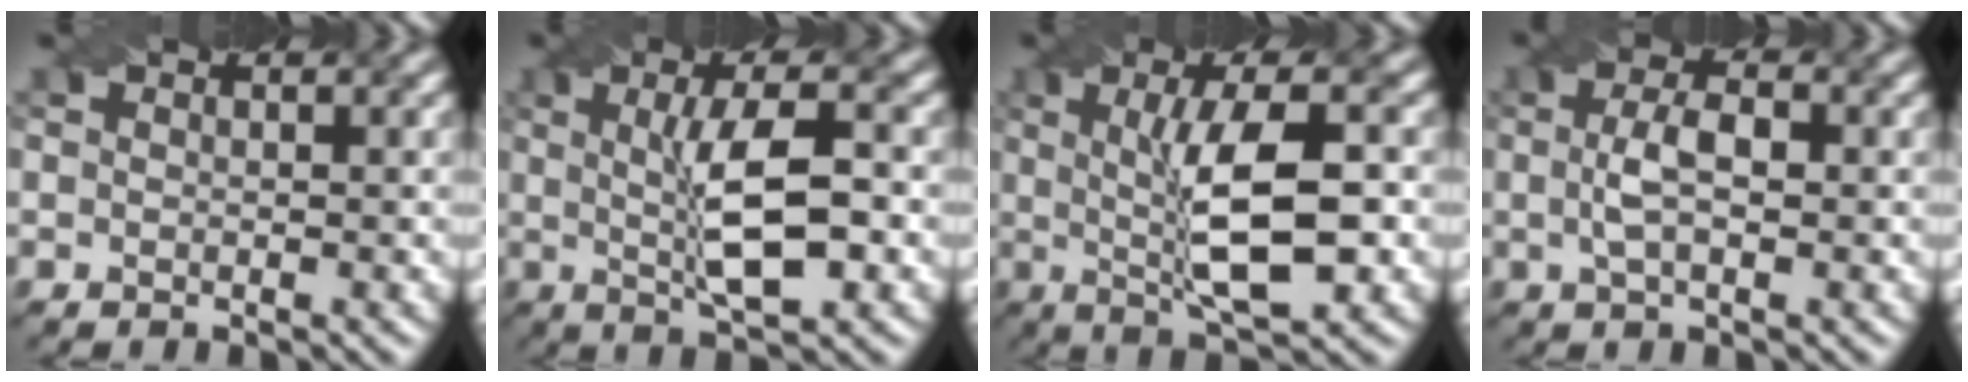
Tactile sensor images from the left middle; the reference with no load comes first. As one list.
[{"total": 6.9, "force": [0.2, 1.8, 6.6], "torque": [-0.108, 0.006, 0.005]}, {"total": 8.5, "force": [0.2, 2.4, 8.1], "torque": [-0.133, 0.006, 0.004]}, {"total": 3.3, "force": [0.1, 1.3, 3.0], "torque": [-0.068, 0.003, -0.002]}]